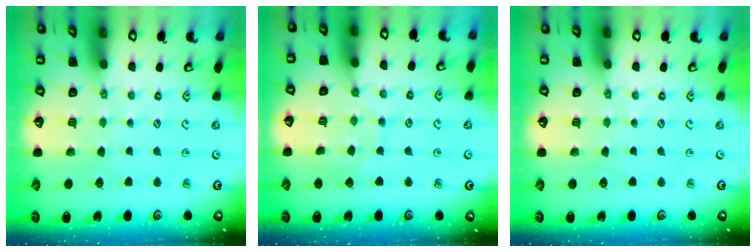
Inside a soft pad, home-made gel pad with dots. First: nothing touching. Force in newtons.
{"total": 4.8, "press": 4.8, "slide": 0.4}
{"total": 0.0}